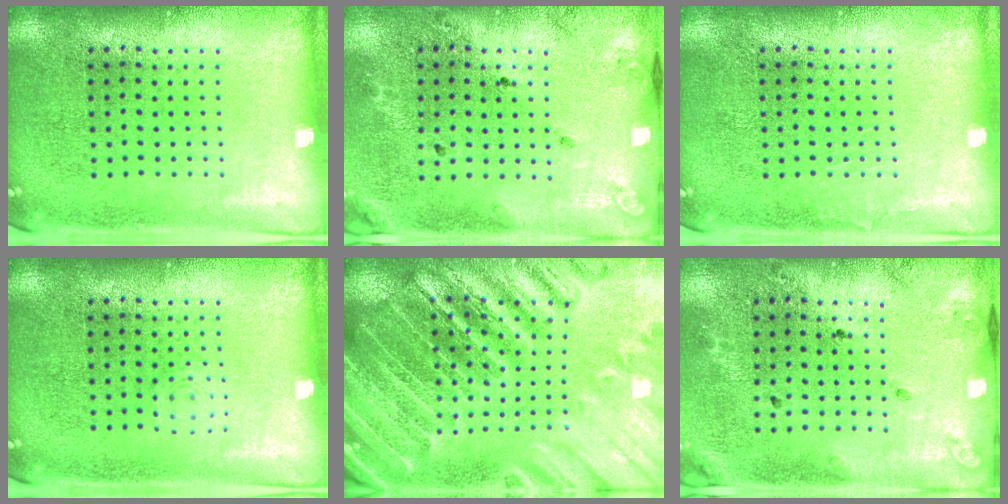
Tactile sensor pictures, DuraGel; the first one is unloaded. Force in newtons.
{"total": 1.3, "press": 1.2, "slide": 0.6}
{"total": 0.6, "press": 0.6, "slide": 0.1}
{"total": 0.5, "press": 0.5, "slide": 0.2}
{"total": 3.1, "press": 3.1, "slide": 0.4}
{"total": 1.3, "press": 1.2, "slide": 0.6}